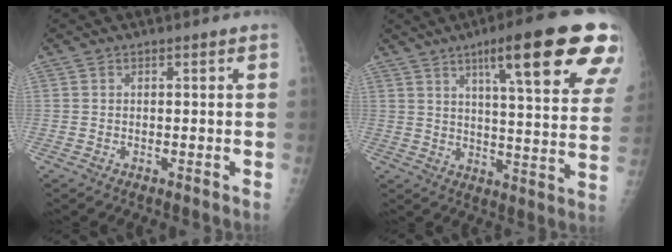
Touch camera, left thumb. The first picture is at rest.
{"total": 22.8, "force": [12.4, 4.1, 18.7], "torque": [-0.237, -0.036, 0.167]}